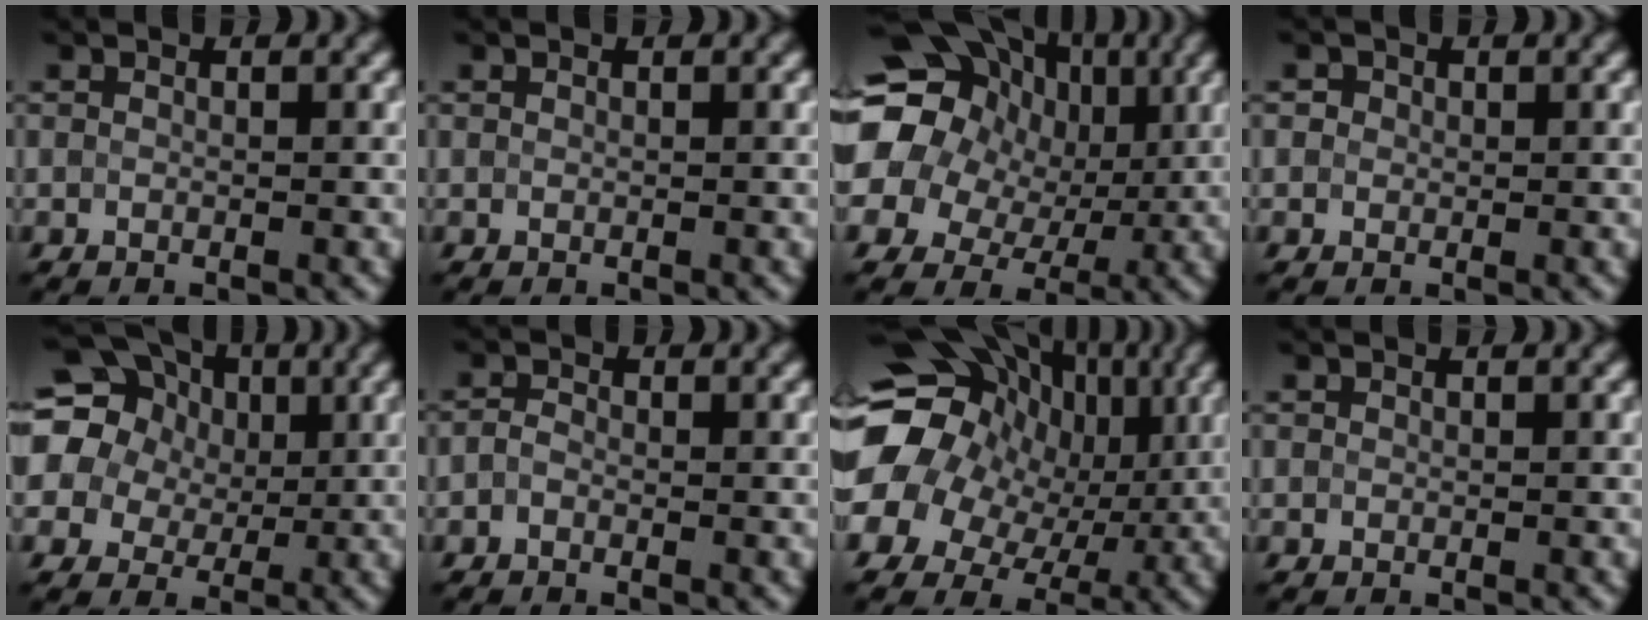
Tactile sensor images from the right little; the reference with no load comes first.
{"total": 0.0}
{"total": 18.8, "force": [4.2, 16.0, 8.9], "torque": [-0.190, 0.041, 0.032]}
{"total": 0.9, "force": [0.3, 0.9, 0.3], "torque": [0.001, 0.000, 0.000]}
{"total": 19.2, "force": [7.1, 16.0, 7.8], "torque": [-0.207, 0.057, 0.094]}
{"total": 0.9, "force": [-0.6, 0.5, 0.4], "torque": [-0.007, 0.001, -0.015]}
{"total": 17.3, "force": [2.8, 14.4, 9.2], "torque": [-0.183, 0.020, 0.026]}
{"total": 0.0}